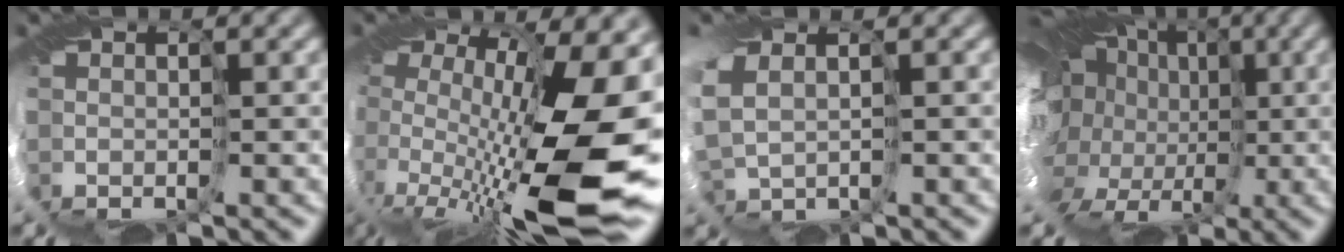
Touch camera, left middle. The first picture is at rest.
{"total": 16.1, "force": [-2.3, 5.4, 15.0], "torque": [-0.250, -0.027, -0.038]}
{"total": 6.0, "force": [2.4, 3.7, 4.2], "torque": [-0.131, 0.025, 0.052]}
{"total": 19.8, "force": [1.0, 14.4, 13.6], "torque": [-0.230, 0.022, -0.014]}